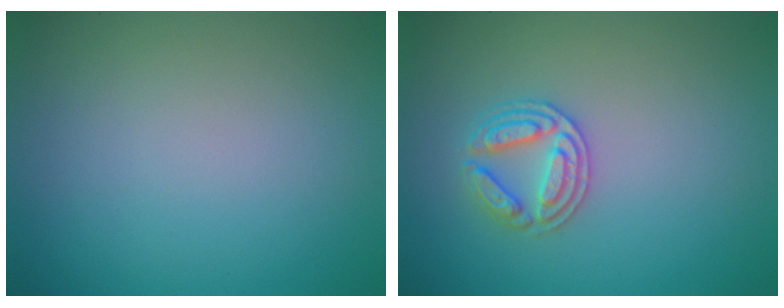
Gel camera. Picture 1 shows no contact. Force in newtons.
{"total": 2.7, "press": 2.7, "slide": 0.4}